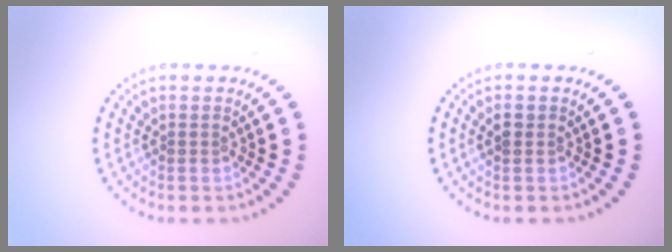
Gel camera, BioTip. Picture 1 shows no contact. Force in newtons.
{"total": 1.2, "press": 1.2, "slide": 0.3}